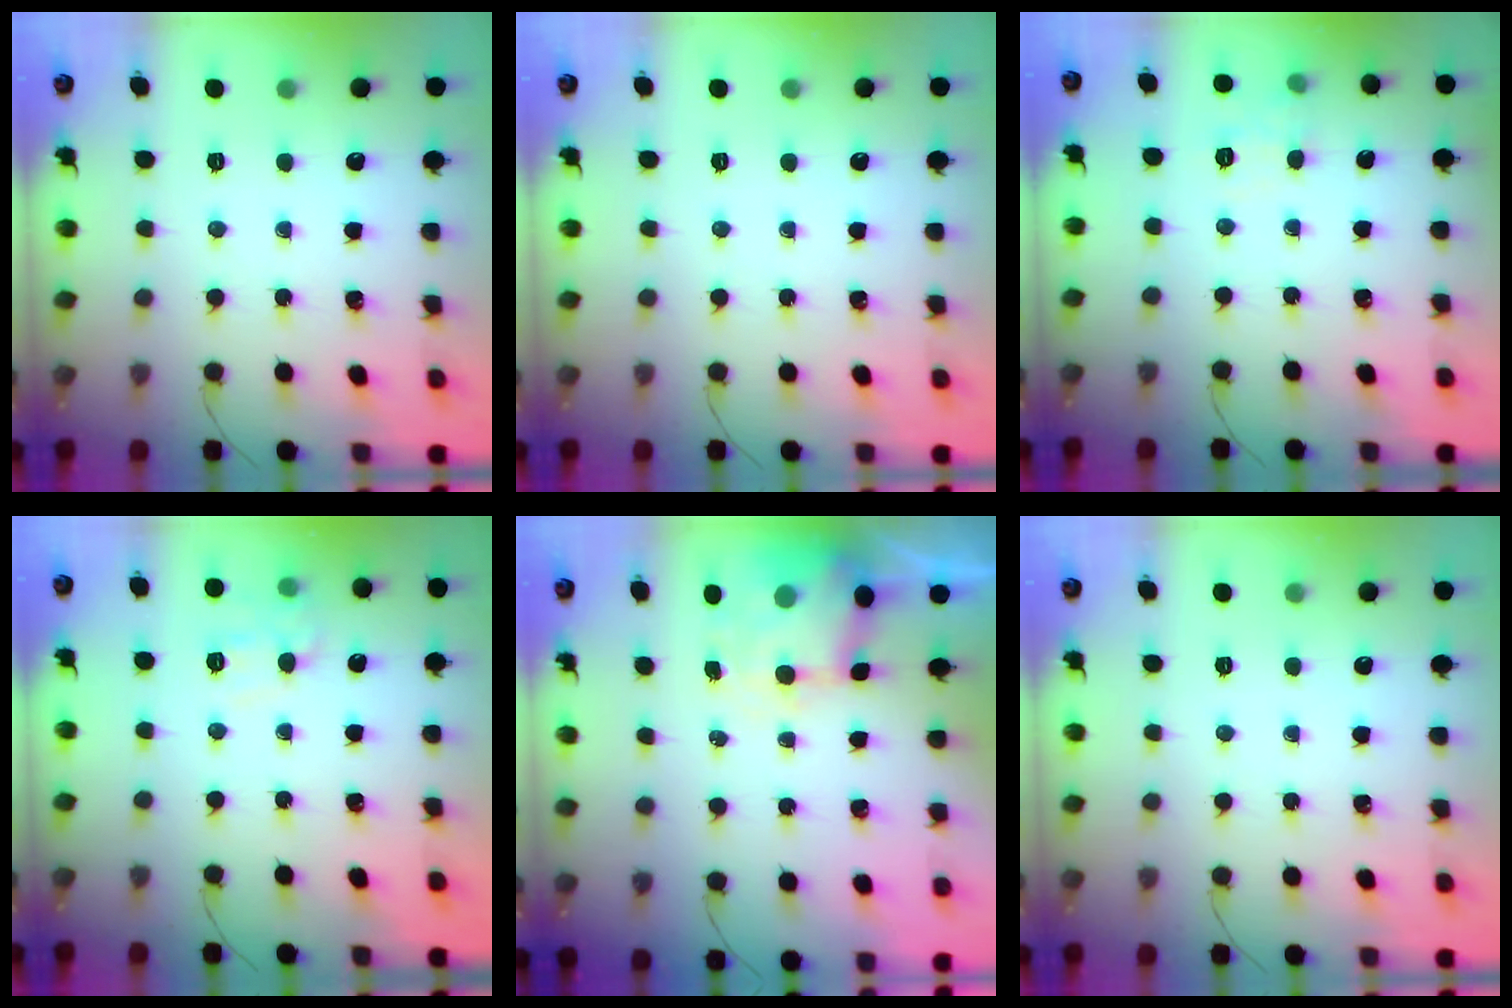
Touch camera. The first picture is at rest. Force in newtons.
{"total": 0.0}
{"total": 6.4, "press": 6.2, "slide": 1.9}
{"total": 8.4, "press": 8.3, "slide": 1.2}
{"total": 5.4, "press": 5.2, "slide": 1.4}
{"total": 0.0}